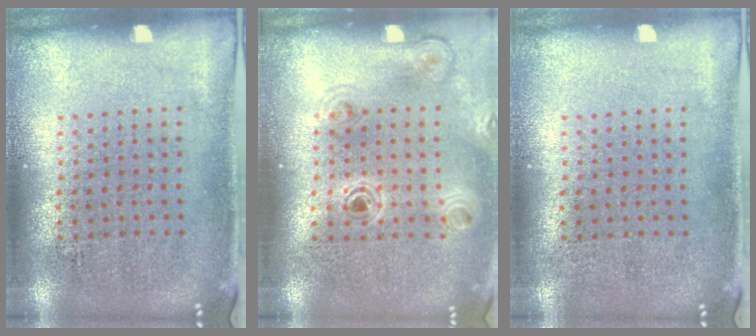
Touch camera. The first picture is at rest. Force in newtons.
{"total": 1.1, "press": 1.1, "slide": 0.1}
{"total": 0.0}